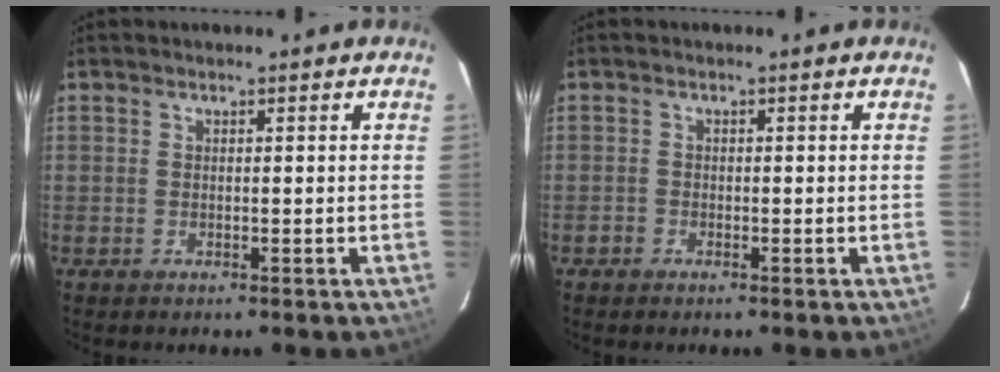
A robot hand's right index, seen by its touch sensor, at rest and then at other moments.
{"total": 1.0, "force": [-0.8, 0.5, 0.0], "torque": [-0.003, 0.003, -0.016]}